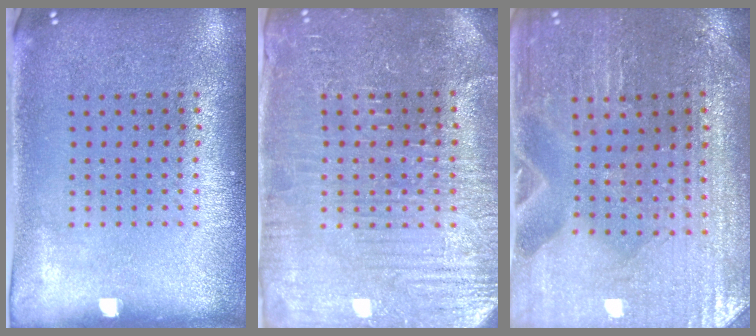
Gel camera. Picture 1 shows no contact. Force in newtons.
{"total": 4.0, "press": 3.9, "slide": 0.9}
{"total": 1.2, "press": 1.2, "slide": 0.0}